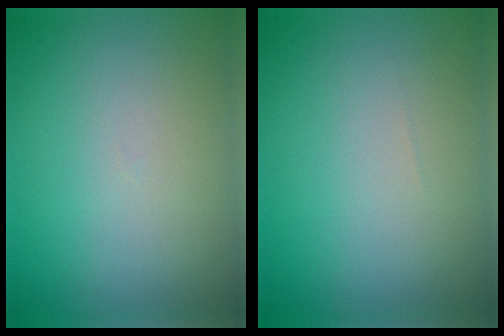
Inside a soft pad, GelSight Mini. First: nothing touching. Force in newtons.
{"total": 0.0}